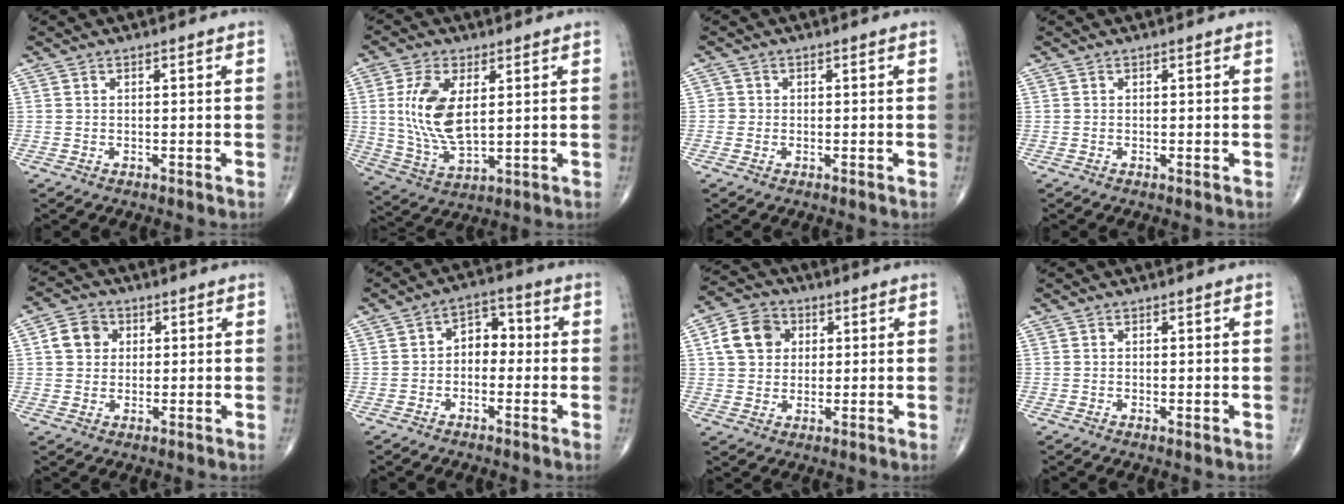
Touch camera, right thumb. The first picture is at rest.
{"total": 12.3, "force": [2.5, 6.0, 10.5], "torque": [-0.212, -0.016, 0.057]}
{"total": 1.1, "force": [-0.2, 1.1, 0.0], "torque": [0.007, 0.005, -0.005]}
{"total": 0.0}
{"total": 5.8, "force": [1.3, 5.0, 2.6], "torque": [-0.031, 0.005, 0.015]}
{"total": 5.6, "force": [-0.5, 4.0, 3.9], "torque": [-0.031, 0.025, -0.023]}
{"total": 8.8, "force": [2.1, 7.3, 4.4], "torque": [-0.062, 0.005, 0.030]}
{"total": 0.6, "force": [-0.1, 0.1, 0.6], "torque": [-0.014, -0.004, -0.003]}